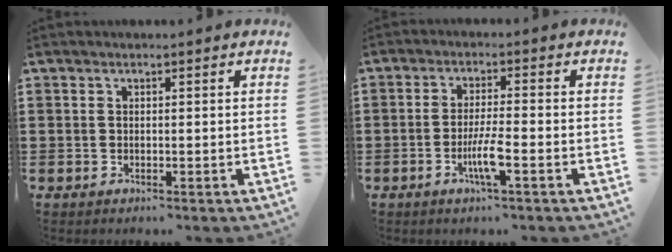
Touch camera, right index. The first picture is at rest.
{"total": 5.1, "force": [-2.1, 0.3, 4.6], "torque": [-0.091, -0.012, -0.040]}